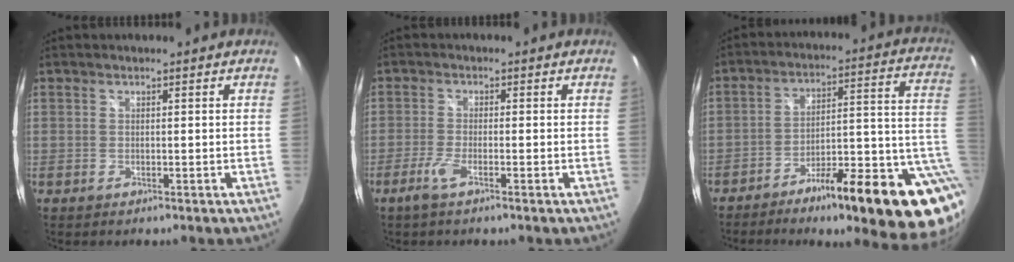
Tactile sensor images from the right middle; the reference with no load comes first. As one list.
[{"total": 3.3, "force": [-2.1, 0.1, 2.5], "torque": [-0.068, -0.005, -0.044]}, {"total": 23.7, "force": [-11.0, 4.8, 20.4], "torque": [-0.230, 0.010, -0.148]}]